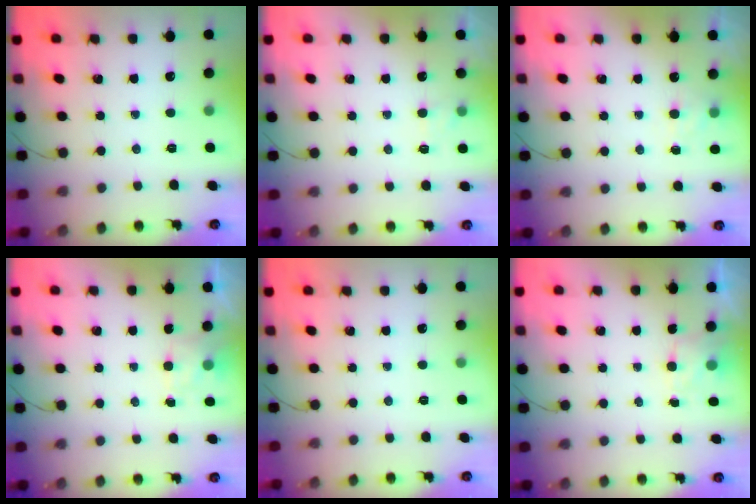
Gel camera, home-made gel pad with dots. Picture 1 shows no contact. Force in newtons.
{"total": 2.6, "press": 2.4, "slide": 1.2}
{"total": 5.6, "press": 5.4, "slide": 1.4}
{"total": 2.2, "press": 1.8, "slide": 1.3}
{"total": 0.0}
{"total": 3.7, "press": 3.6, "slide": 1.1}